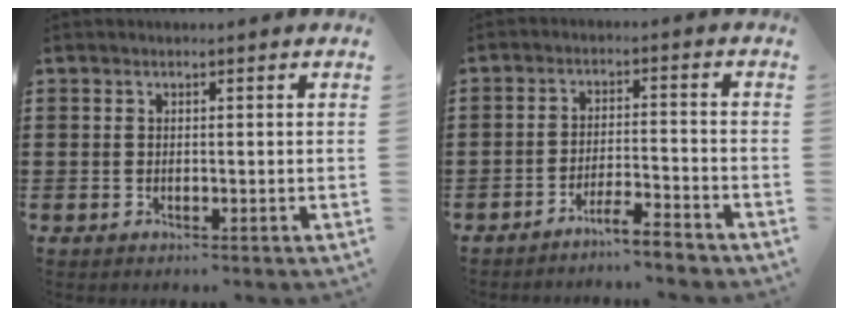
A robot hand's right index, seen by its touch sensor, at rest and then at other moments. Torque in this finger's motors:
{"motor_torque": [-0.08, 0.15, 0.15, 0.04]}